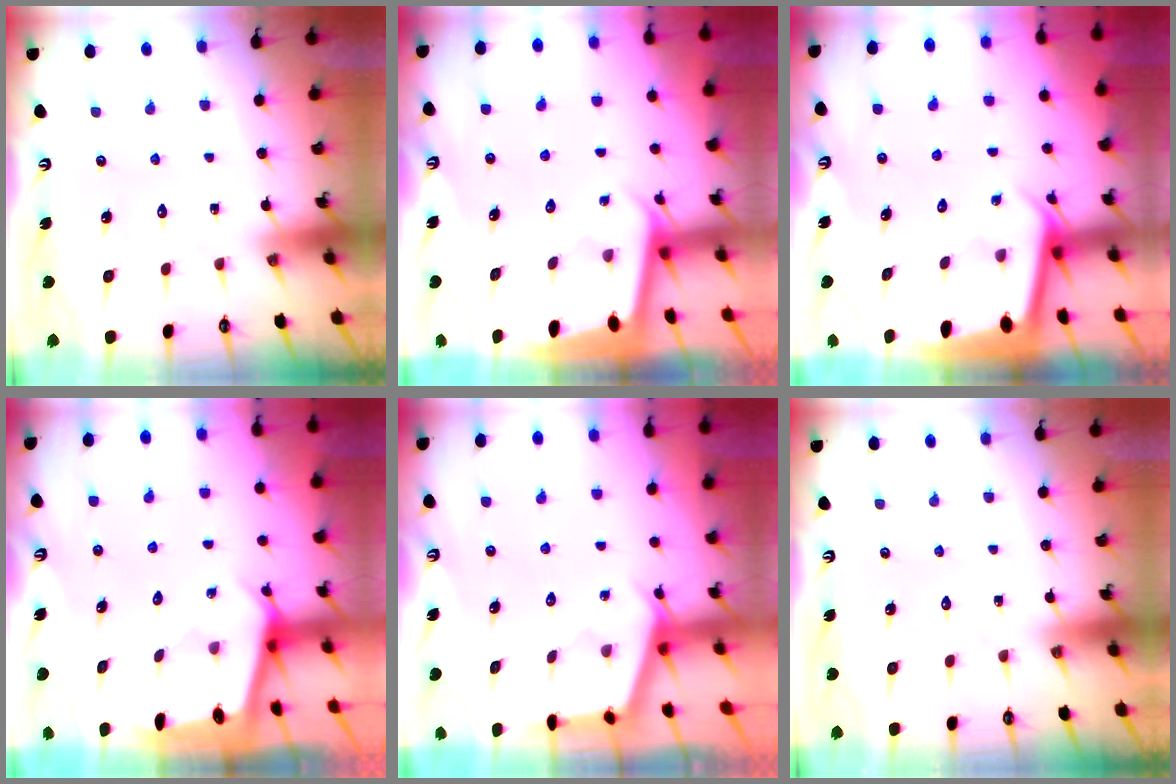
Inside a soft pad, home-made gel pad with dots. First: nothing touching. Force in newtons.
{"total": 2.0, "press": 2.0, "slide": 0.1}
{"total": 2.4, "press": 2.4, "slide": 0.1}
{"total": 2.1, "press": 2.1, "slide": 0.1}
{"total": 2.8, "press": 2.8, "slide": 0.4}
{"total": 0.0}